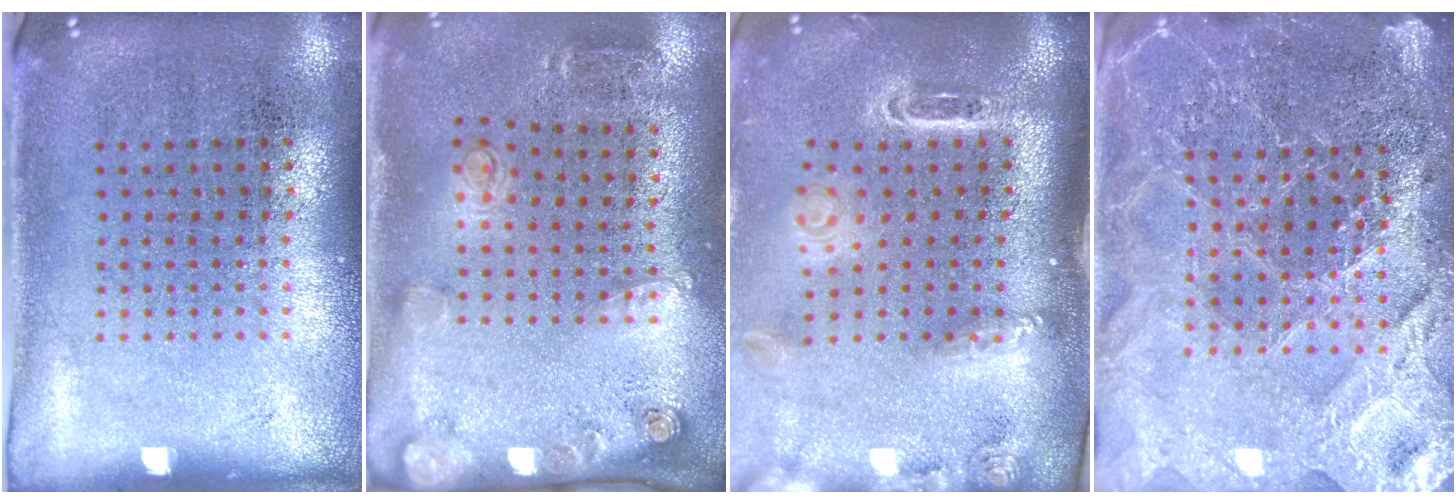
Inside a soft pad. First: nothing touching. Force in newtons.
{"total": 2.1, "press": 1.3, "slide": 1.6}
{"total": 2.8, "press": 2.0, "slide": 1.9}
{"total": 4.4, "press": 4.1, "slide": 1.7}